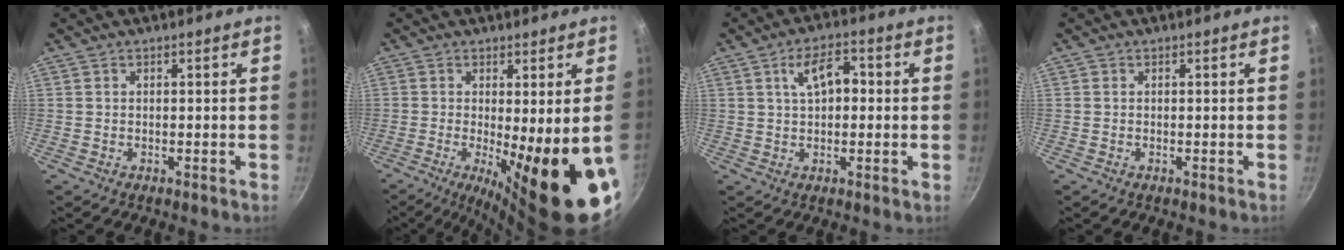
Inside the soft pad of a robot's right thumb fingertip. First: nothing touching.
{"total": 16.0, "force": [-4.1, 2.5, 15.3], "torque": [-0.203, -0.028, -0.045]}
{"total": 6.8, "force": [1.3, 3.7, 5.6], "torque": [-0.079, 0.018, 0.017]}
{"total": 0.0}